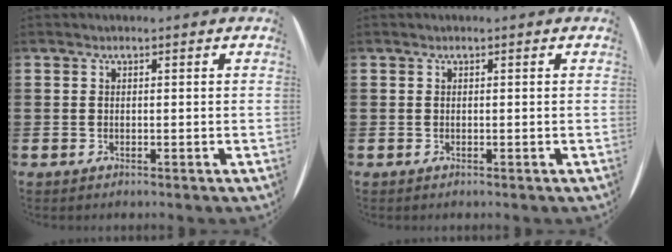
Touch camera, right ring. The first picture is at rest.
{"total": 0.0}